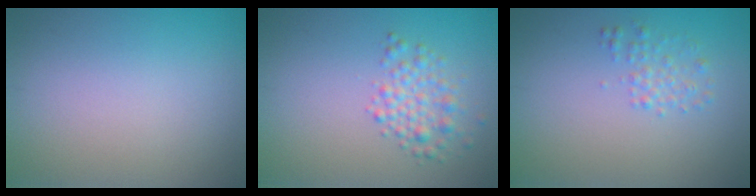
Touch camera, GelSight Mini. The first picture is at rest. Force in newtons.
{"total": 2.6, "press": 2.6, "slide": 0.1}
{"total": 1.5, "press": 1.5, "slide": 0.1}